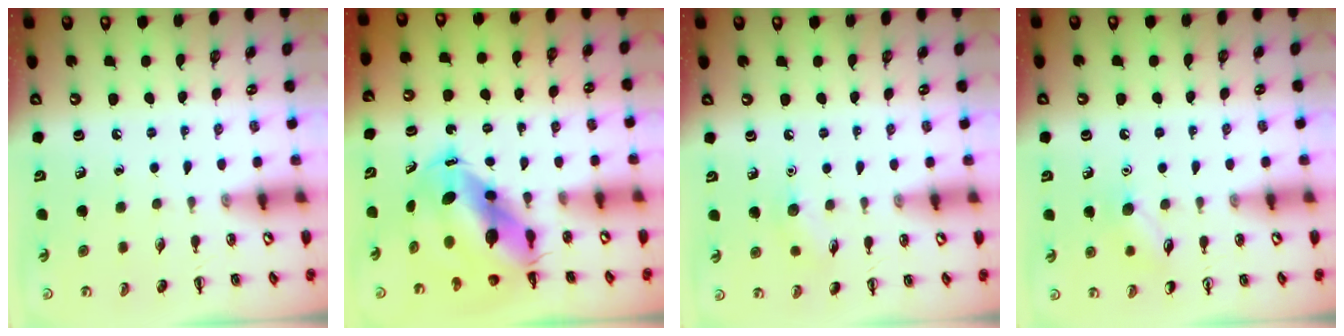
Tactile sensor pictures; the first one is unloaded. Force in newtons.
{"total": 9.2, "press": 8.9, "slide": 2.3}
{"total": 6.9, "press": 6.6, "slide": 1.7}
{"total": 8.0, "press": 7.8, "slide": 1.9}